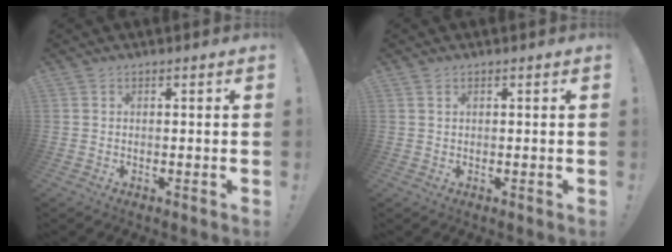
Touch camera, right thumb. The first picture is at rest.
{"total": 0.8, "force": [0.5, 0.4, 0.5], "torque": [-0.015, 0.003, 0.010]}